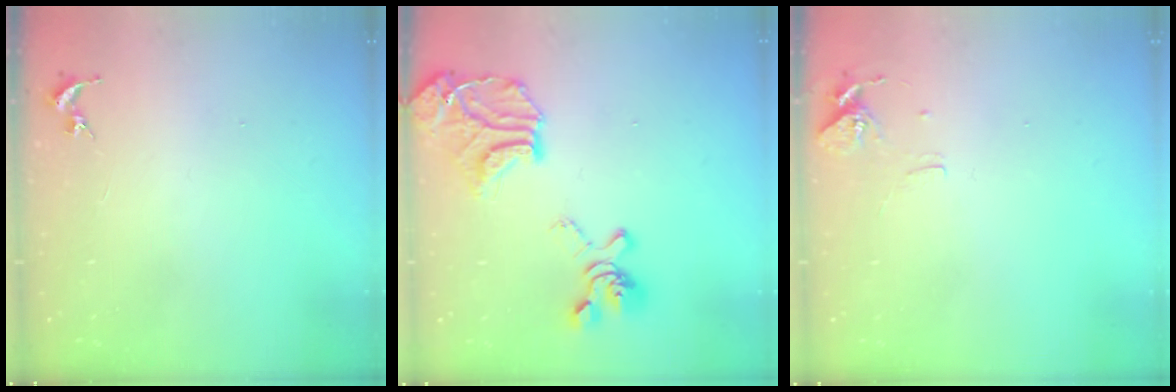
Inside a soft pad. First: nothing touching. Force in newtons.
{"total": 20.9, "press": 20.8, "slide": 2.0}
{"total": 7.4, "press": 7.4, "slide": 0.6}